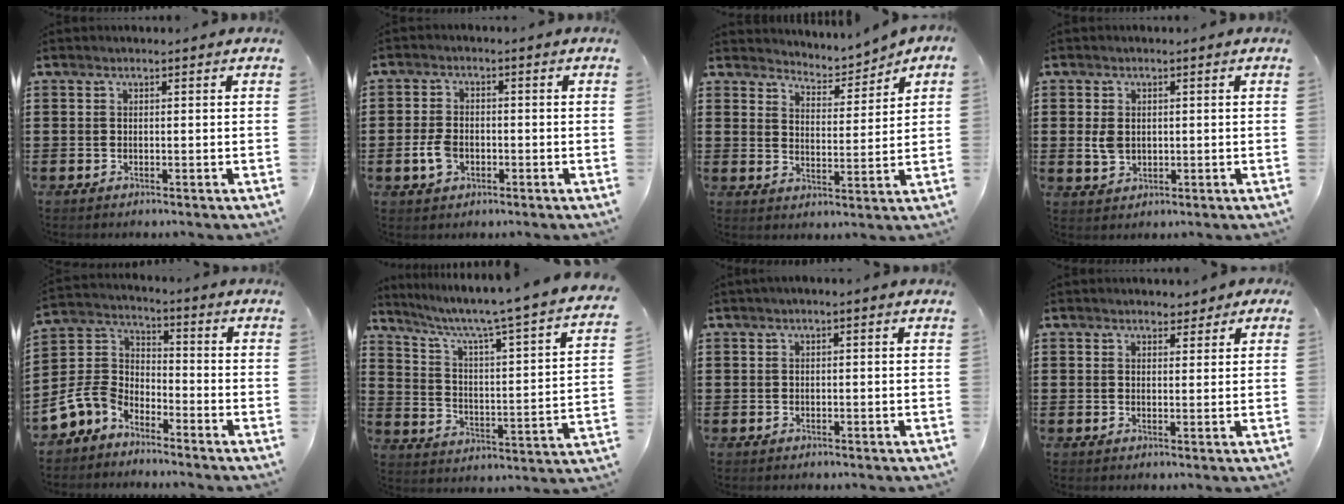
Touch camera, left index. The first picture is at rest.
{"total": 4.2, "force": [-1.1, 2.7, 2.9], "torque": [-0.074, 0.000, -0.024]}
{"total": 3.2, "force": [3.2, 0.3, -0.2], "torque": [-0.017, -0.022, 0.051]}
{"total": 3.0, "force": [0.2, 2.2, 2.0], "torque": [-0.059, 0.002, -0.002]}
{"total": 6.3, "force": [-5.0, 3.6, 1.1], "torque": [-0.060, 0.005, -0.109]}
{"total": 5.2, "force": [4.1, -0.5, 3.2], "torque": [-0.082, -0.048, 0.054]}
{"total": 0.8, "force": [-0.4, 0.1, 0.7], "torque": [-0.012, -0.001, -0.008]}
{"total": 2.2, "force": [1.8, 1.1, 0.6], "torque": [-0.010, 0.006, 0.030]}